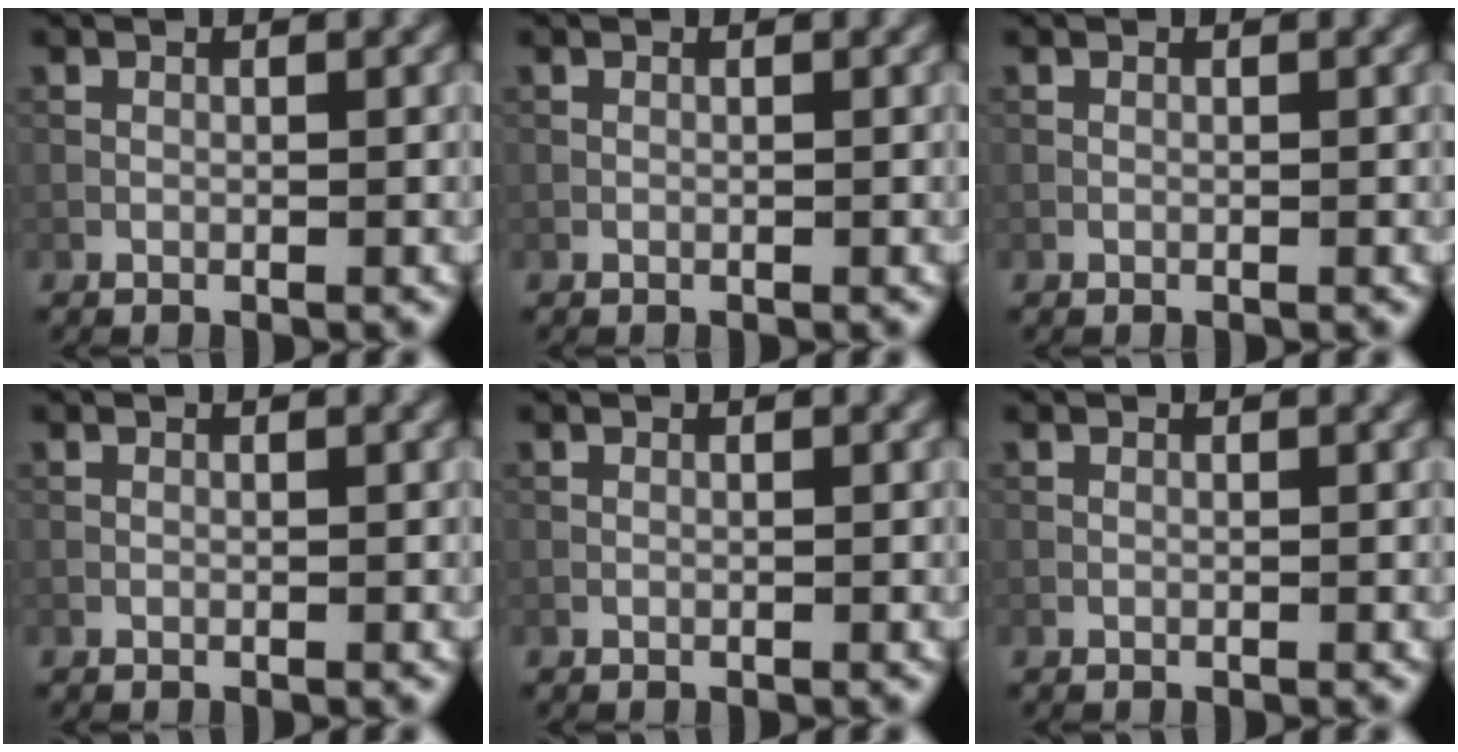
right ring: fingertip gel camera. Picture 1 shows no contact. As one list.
[{"total": 0.0}, {"total": 0.0}, {"total": 0.0}, {"total": 0.0}, {"total": 0.0}]